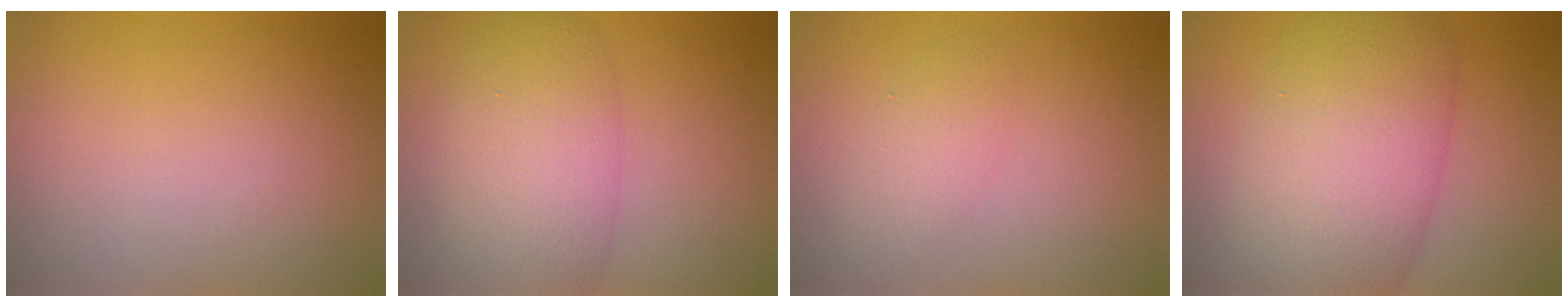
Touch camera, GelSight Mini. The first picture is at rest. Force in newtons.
{"total": 7.2, "press": 7.2, "slide": 0.4}
{"total": 2.4, "press": 2.4, "slide": 0.1}
{"total": 11.1, "press": 11.0, "slide": 0.6}